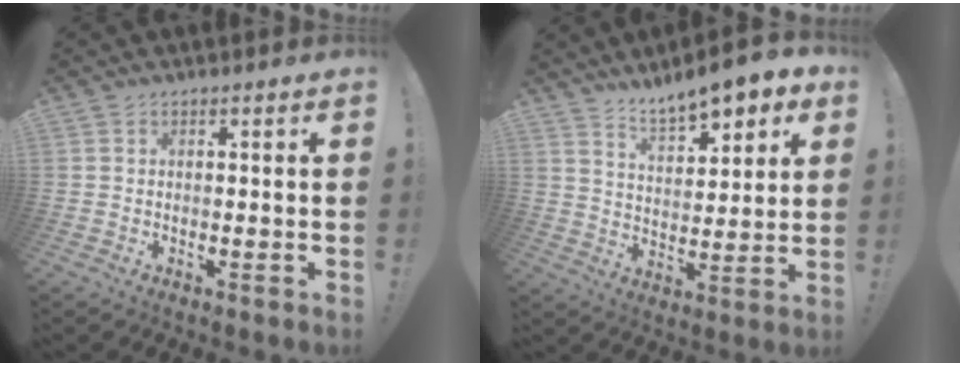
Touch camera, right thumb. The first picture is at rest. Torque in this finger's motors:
{"motor_torque": [-0.37, 0.58, 0.28, 0.06, 0.13]}